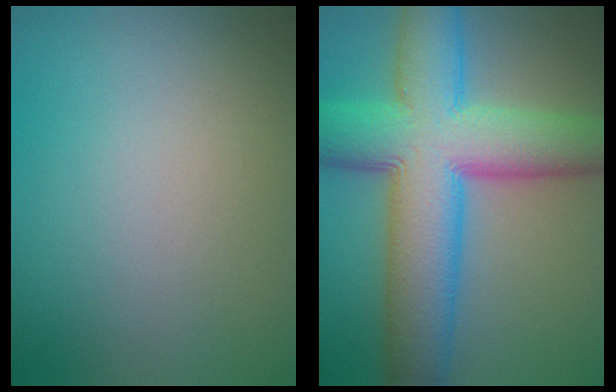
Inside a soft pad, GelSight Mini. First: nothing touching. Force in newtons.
{"total": 12.8, "press": 12.8, "slide": 0.2}